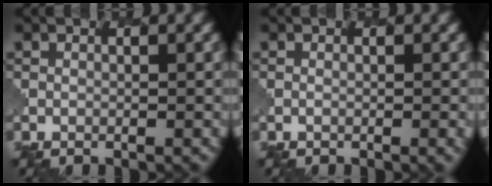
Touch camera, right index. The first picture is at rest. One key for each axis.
{"total": 1.2, "fx": -0.1, "fy": 0.5, "fz": 1.0, "tx": -0.005, "ty": 0.000, "tz": -0.004}